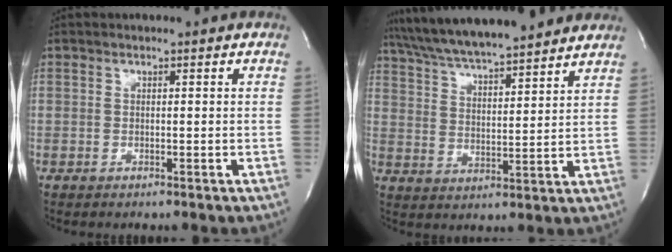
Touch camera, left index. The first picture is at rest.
{"total": 18.8, "force": [16.6, 2.0, 8.5], "torque": [-0.146, 0.035, 0.258]}